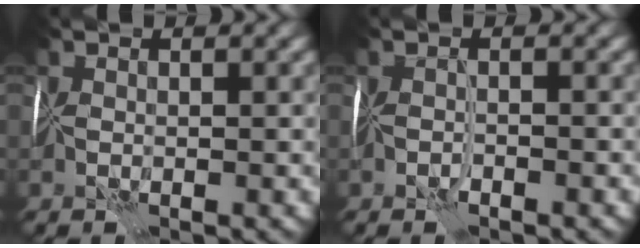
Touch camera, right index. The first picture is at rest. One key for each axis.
{"total": 1.4, "fx": -1.0, "fy": -0.9, "fz": -0.4, "tx": 0.012, "ty": -0.002, "tz": -0.020}